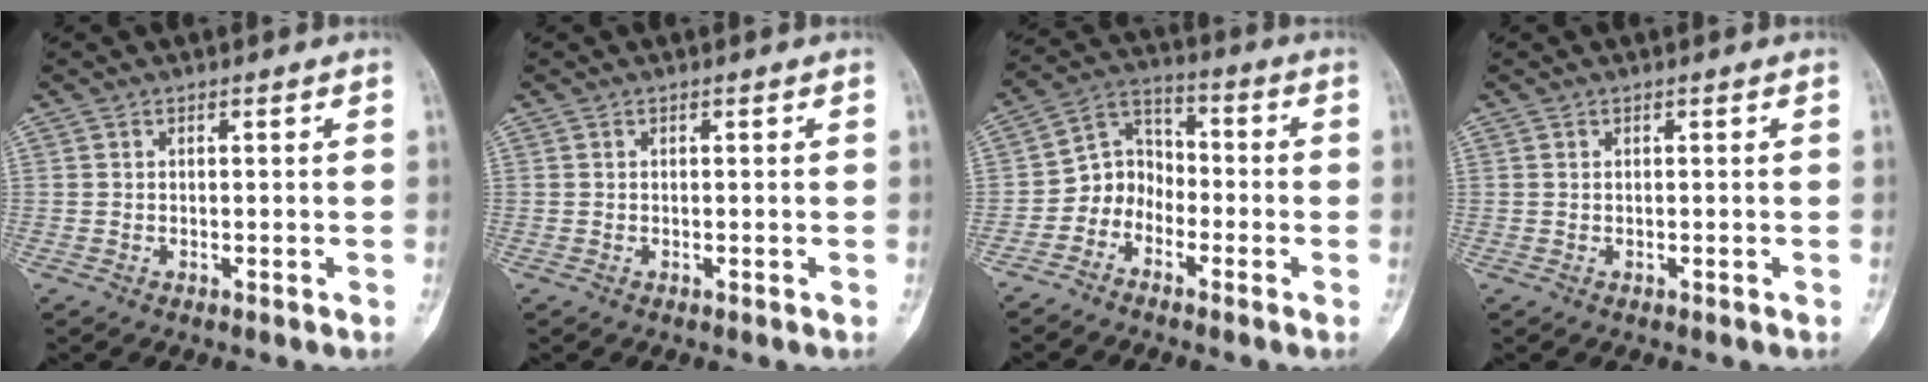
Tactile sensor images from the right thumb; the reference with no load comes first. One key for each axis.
{"total": 0.0}
{"total": 7.1, "fx": -3.2, "fy": 5.9, "fz": 2.5, "tx": -0.011, "ty": 0.056, "tz": -0.074}
{"total": 0.0}